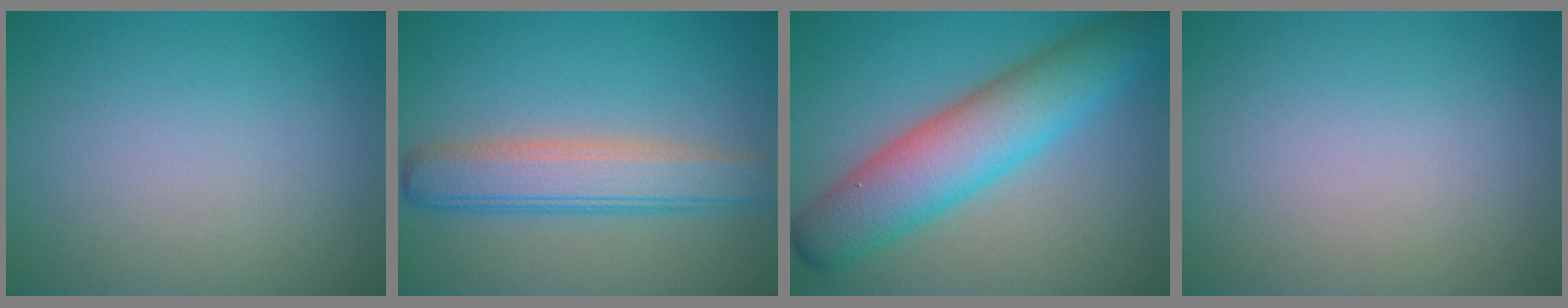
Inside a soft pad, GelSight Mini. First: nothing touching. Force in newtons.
{"total": 5.0, "press": 5.0, "slide": 0.1}
{"total": 8.3, "press": 8.3, "slide": 0.1}
{"total": 0.0}